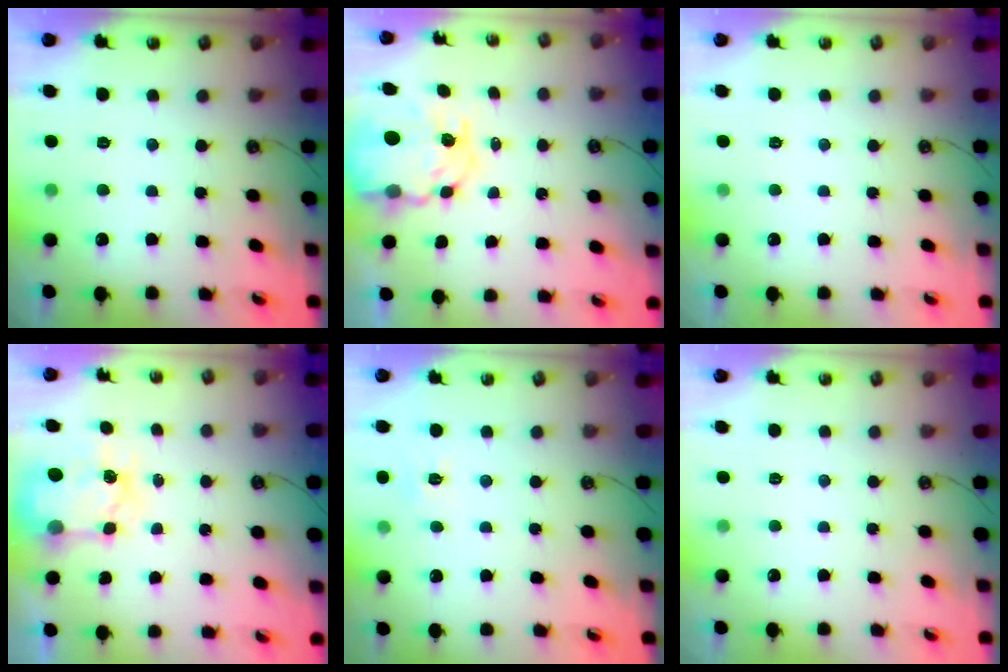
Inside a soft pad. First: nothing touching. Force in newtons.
{"total": 11.9, "press": 11.8, "slide": 1.1}
{"total": 0.0}
{"total": 5.5, "press": 5.5, "slide": 0.7}
{"total": 4.4, "press": 4.3, "slide": 0.6}
{"total": 0.0}